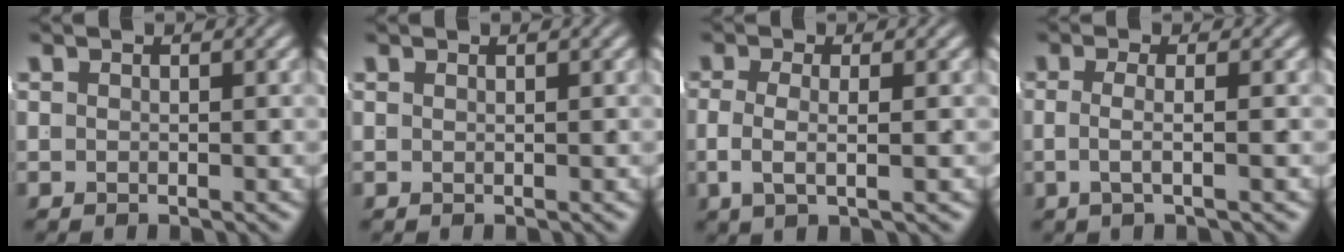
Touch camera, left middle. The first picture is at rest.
{"total": 0.6, "force": [0.2, -0.6, -0.1], "torque": [0.007, -0.002, 0.005]}
{"total": 2.6, "force": [-0.4, 0.3, 2.6], "torque": [-0.048, -0.011, 0.000]}
{"total": 2.1, "force": [-0.6, -0.6, 1.9], "torque": [-0.035, -0.008, -0.006]}